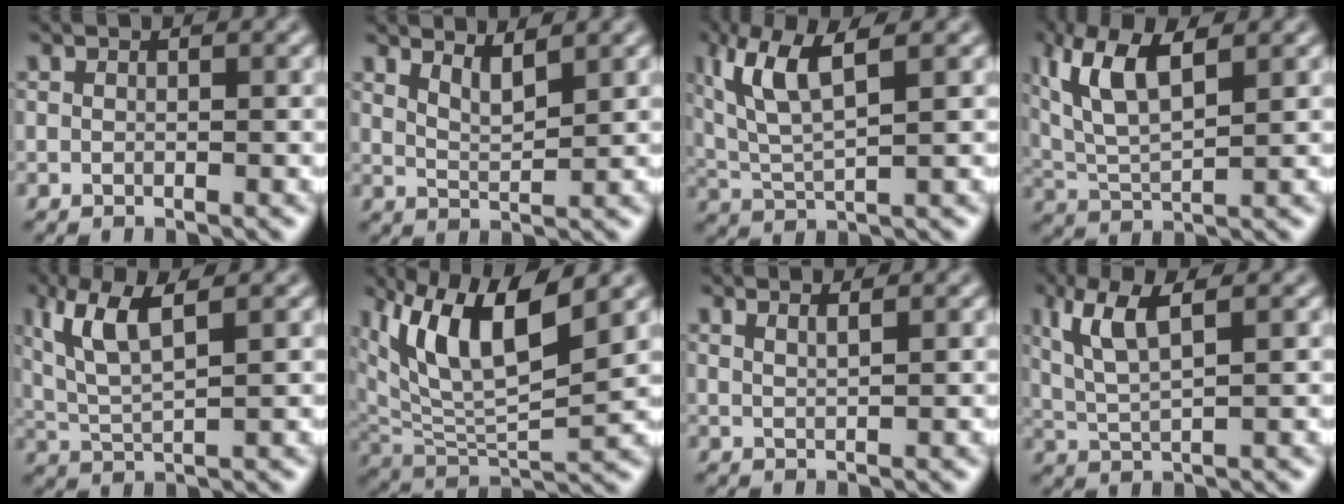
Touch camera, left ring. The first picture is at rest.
{"total": 2.3, "force": [1.5, 0.6, 1.7], "torque": [-0.038, -0.002, 0.032]}
{"total": 6.0, "force": [2.1, 2.1, 5.2], "torque": [-0.116, 0.012, 0.043]}
{"total": 7.2, "force": [2.6, 3.1, 5.9], "torque": [-0.127, 0.015, 0.048]}
{"total": 5.4, "force": [1.9, 1.9, 4.7], "torque": [-0.104, 0.010, 0.039]}
{"total": 9.6, "force": [4.4, 3.6, 7.8], "torque": [-0.153, 0.005, 0.084]}
{"total": 1.0, "force": [0.6, 0.2, 0.8], "torque": [-0.012, 0.000, 0.012]}
{"total": 4.9, "force": [1.7, 1.6, 4.2], "torque": [-0.095, 0.009, 0.036]}